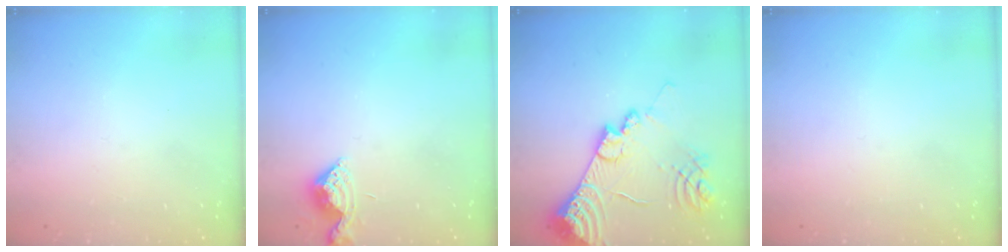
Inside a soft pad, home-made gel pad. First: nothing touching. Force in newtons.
{"total": 7.0, "press": 6.9, "slide": 0.8}
{"total": 17.0, "press": 16.9, "slide": 1.8}
{"total": 0.0}